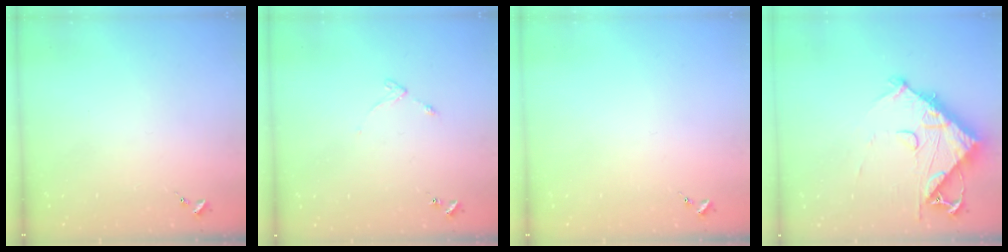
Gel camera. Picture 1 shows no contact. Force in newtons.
{"total": 4.3, "press": 4.2, "slide": 0.5}
{"total": 0.0}
{"total": 13.1, "press": 13.0, "slide": 1.0}